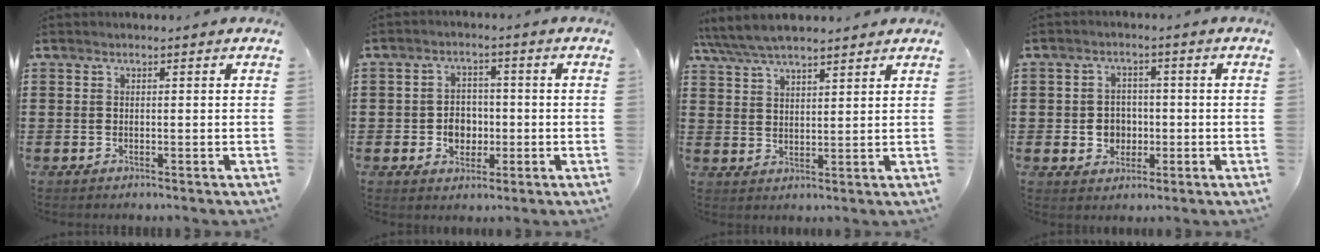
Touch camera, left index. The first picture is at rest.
{"total": 4.3, "force": [-0.9, 3.6, 2.3], "torque": [-0.045, 0.004, -0.022]}
{"total": 5.6, "force": [5.1, 1.4, 1.9], "torque": [-0.055, -0.010, 0.093]}
{"total": 4.0, "force": [-0.7, 3.6, 1.6], "torque": [-0.034, 0.003, -0.017]}